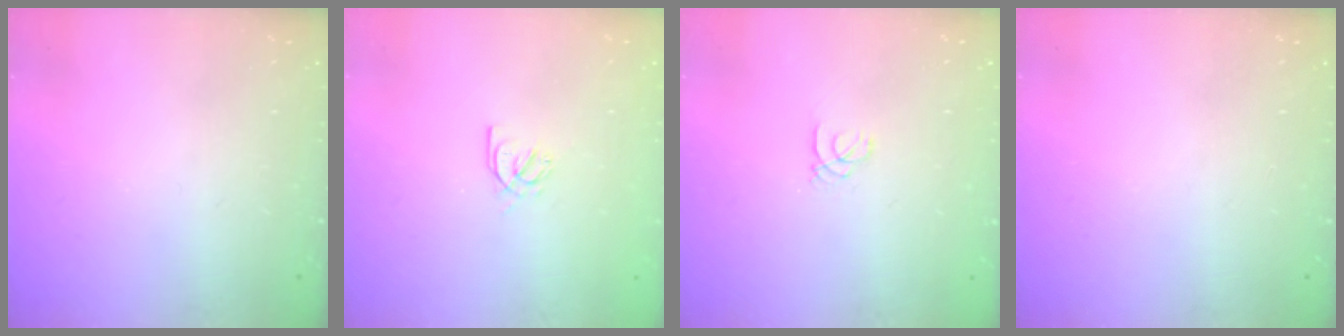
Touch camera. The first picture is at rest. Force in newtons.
{"total": 3.5, "press": 3.5, "slide": 0.2}
{"total": 1.0, "press": 1.0, "slide": 0.1}
{"total": 0.0}